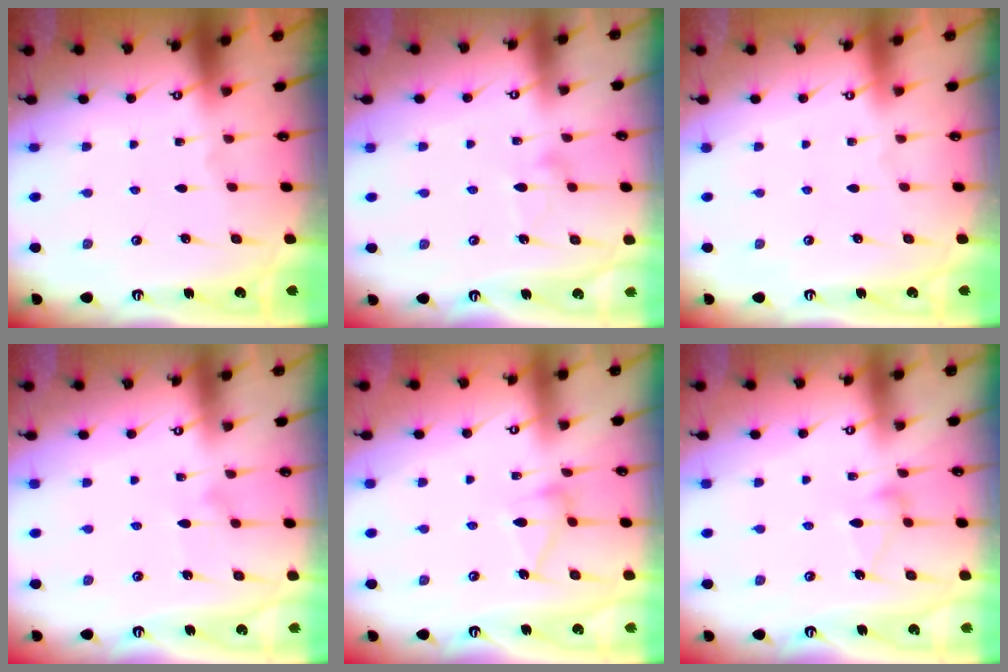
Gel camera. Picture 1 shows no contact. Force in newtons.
{"total": 8.5, "press": 8.5, "slide": 0.3}
{"total": 4.0, "press": 4.0, "slide": 0.1}
{"total": 6.7, "press": 6.7, "slide": 0.3}
{"total": 9.2, "press": 9.2, "slide": 0.4}
{"total": 6.9, "press": 6.8, "slide": 0.4}